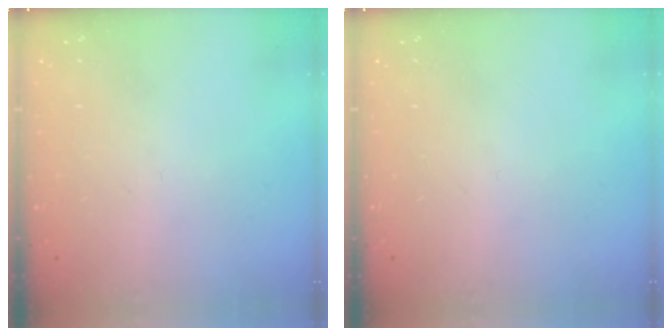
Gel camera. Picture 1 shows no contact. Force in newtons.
{"total": 0.0}